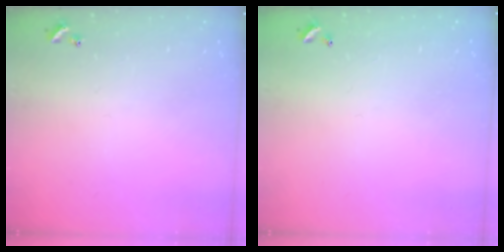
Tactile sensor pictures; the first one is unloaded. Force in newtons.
{"total": 2.9, "press": 2.9, "slide": 0.1}